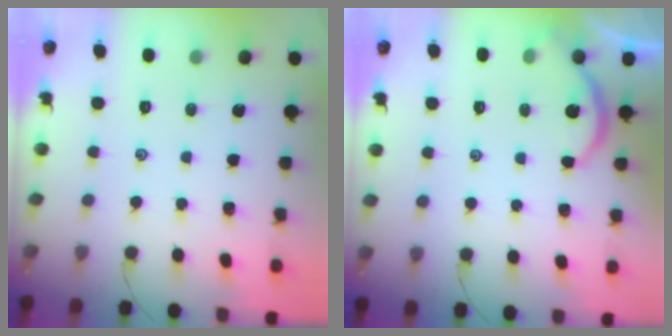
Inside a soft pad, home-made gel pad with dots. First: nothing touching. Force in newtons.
{"total": 3.9, "press": 3.9, "slide": 0.3}